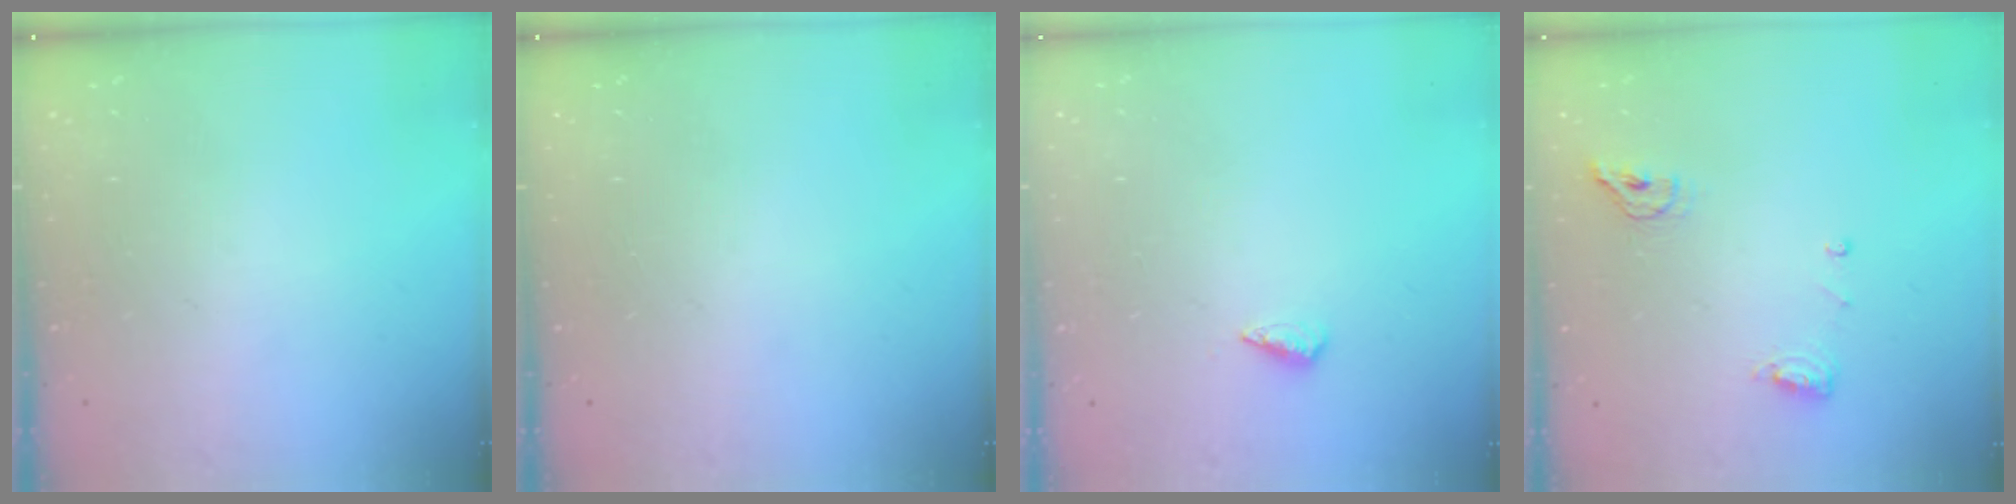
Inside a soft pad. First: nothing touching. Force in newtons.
{"total": 0.0}
{"total": 3.6, "press": 3.4, "slide": 1.2}
{"total": 8.1, "press": 7.2, "slide": 3.7}